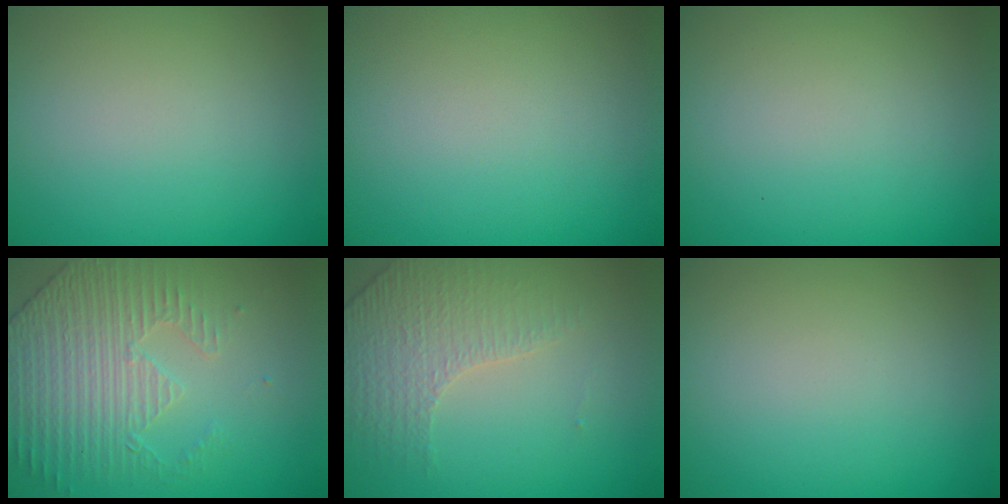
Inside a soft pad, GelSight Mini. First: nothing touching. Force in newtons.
{"total": 0.0}
{"total": 0.0}
{"total": 4.4, "press": 3.5, "slide": 2.6}
{"total": 4.2, "press": 2.9, "slide": 3.1}
{"total": 0.0}